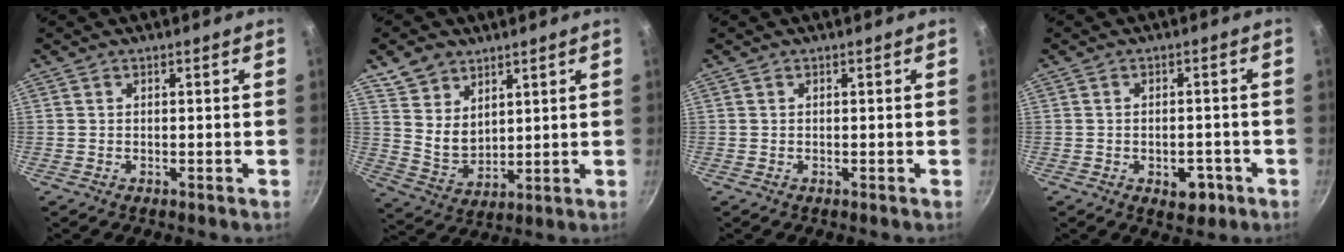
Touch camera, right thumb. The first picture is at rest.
{"total": 9.1, "force": [5.5, 6.2, 3.7], "torque": [-0.045, -0.025, 0.115]}
{"total": 0.0}
{"total": 5.0, "force": [-2.1, 3.1, 3.3], "torque": [-0.027, 0.011, -0.022]}